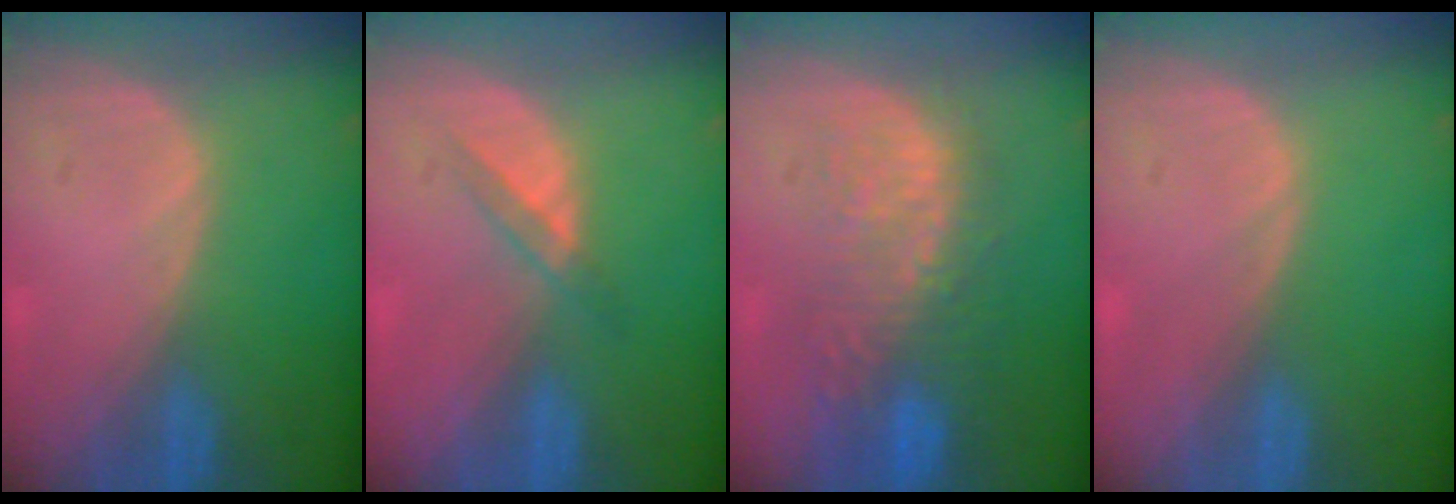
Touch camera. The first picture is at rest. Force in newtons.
{"total": 2.4, "press": 2.2, "slide": 1.1}
{"total": 10.5, "press": 9.2, "slide": 5.1}
{"total": 0.0}